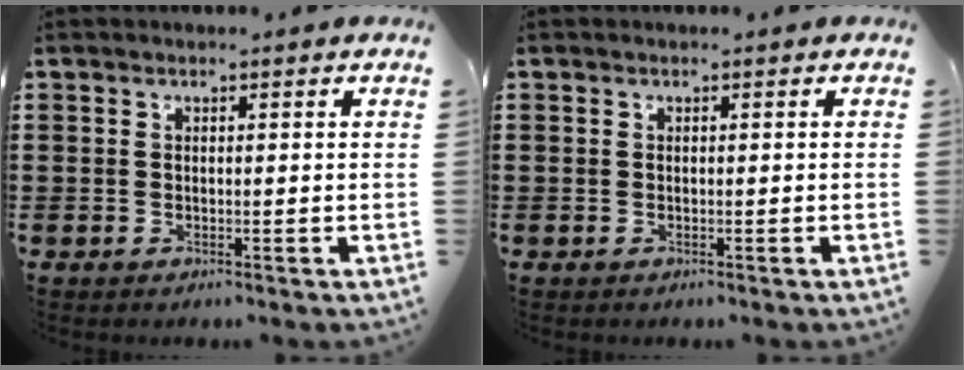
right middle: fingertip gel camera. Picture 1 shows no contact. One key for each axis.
{"total": 0.0}